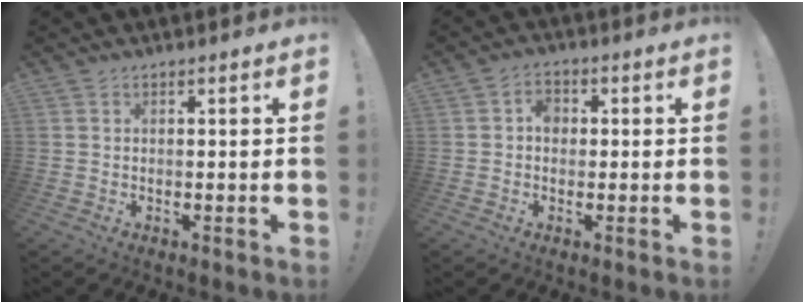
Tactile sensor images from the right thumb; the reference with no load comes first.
{"total": 4.3, "force": [0.4, 3.5, 2.5], "torque": [-0.035, 0.003, 0.006]}